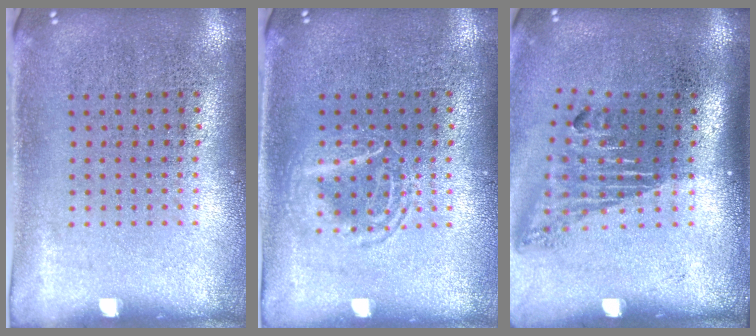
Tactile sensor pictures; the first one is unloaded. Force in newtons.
{"total": 1.9, "press": 1.9, "slide": 0.3}
{"total": 1.7, "press": 1.1, "slide": 1.3}